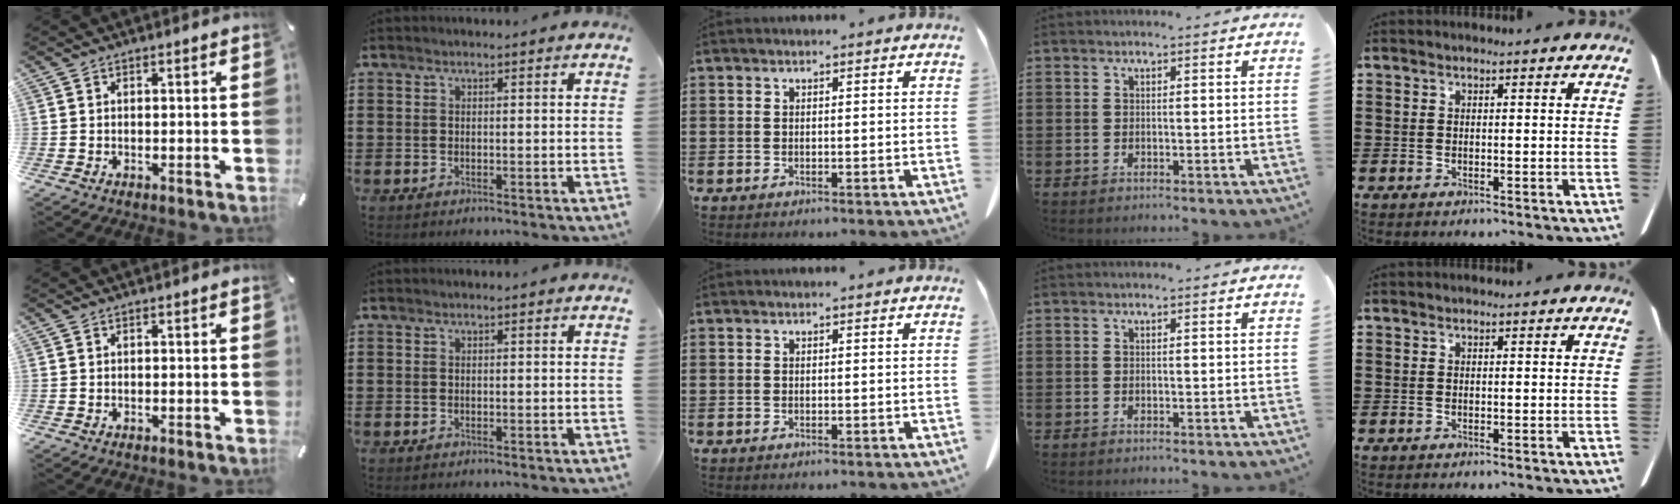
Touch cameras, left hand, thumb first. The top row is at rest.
{}